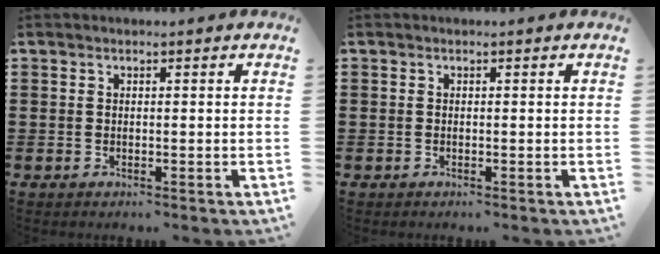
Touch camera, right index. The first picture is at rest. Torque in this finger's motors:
{"motor_torque": [0.48, 0.90, 0.03, 0.00]}